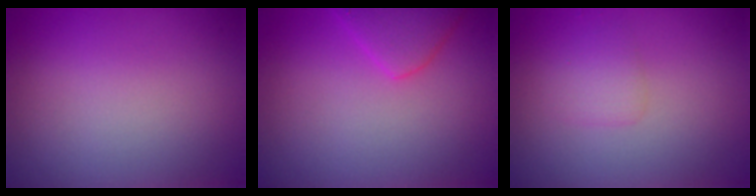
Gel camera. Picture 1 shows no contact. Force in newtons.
{"total": 2.9, "press": 2.9, "slide": 0.2}
{"total": 1.3, "press": 1.3, "slide": 0.1}